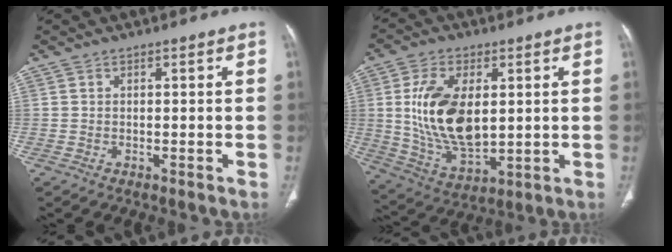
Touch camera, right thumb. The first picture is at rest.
{"total": 16.3, "force": [2.2, 8.9, 13.4], "torque": [-0.244, -0.016, 0.055]}